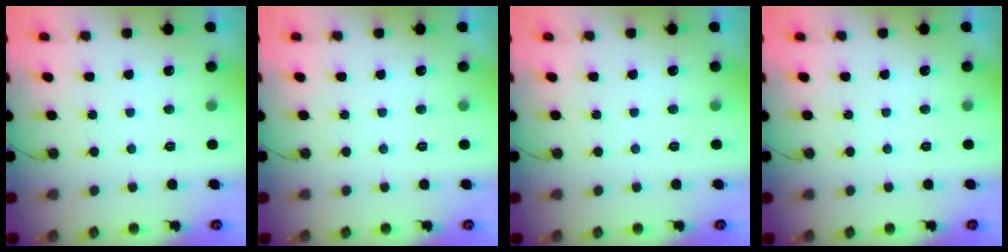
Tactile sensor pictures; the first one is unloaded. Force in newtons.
{"total": 0.0}
{"total": 0.0}
{"total": 0.0}